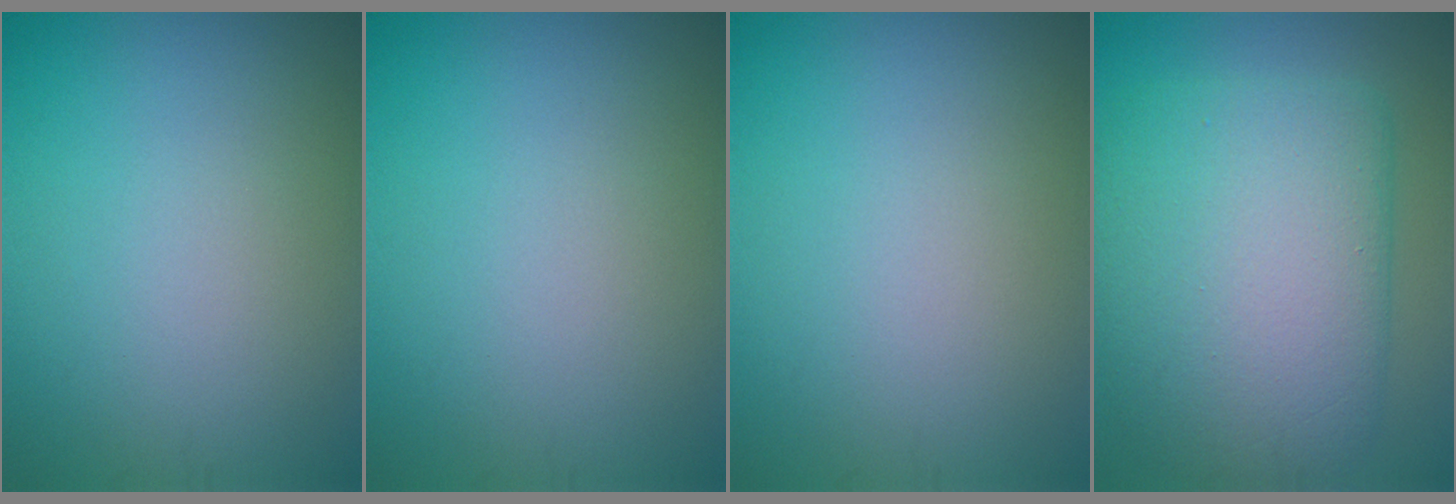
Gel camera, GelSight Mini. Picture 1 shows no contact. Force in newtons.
{"total": 0.0}
{"total": 0.0}
{"total": 10.8, "press": 10.8, "slide": 0.6}